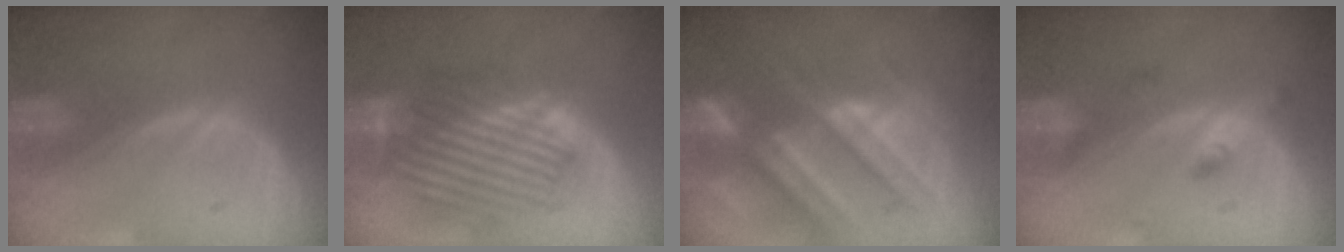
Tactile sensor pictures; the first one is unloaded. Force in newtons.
{"total": 8.9, "press": 8.6, "slide": 2.3}
{"total": 11.1, "press": 9.8, "slide": 5.2}
{"total": 2.9, "press": 2.9, "slide": 0.2}